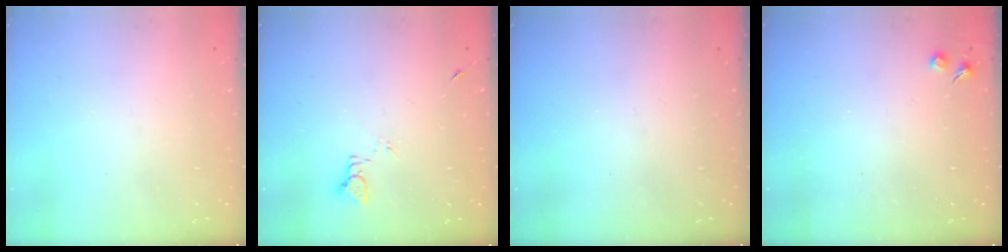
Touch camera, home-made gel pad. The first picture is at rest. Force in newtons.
{"total": 2.4, "press": 2.4, "slide": 0.3}
{"total": 0.0}
{"total": 2.7, "press": 2.6, "slide": 0.4}